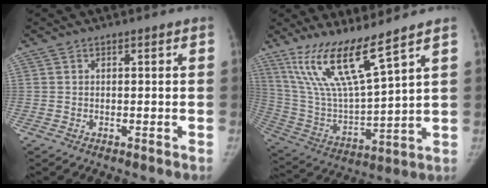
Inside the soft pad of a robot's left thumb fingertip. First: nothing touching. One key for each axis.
{"total": 15.6, "fx": 10.7, "fy": 1.9, "fz": 11.2, "tx": -0.212, "ty": -0.062, "tz": 0.224}